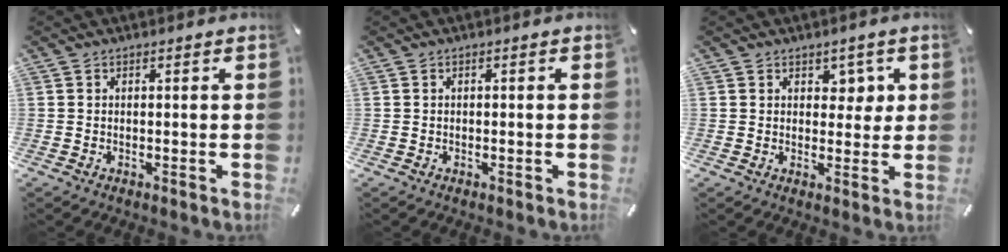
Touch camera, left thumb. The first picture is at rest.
{"total": 0.0}
{"total": 4.4, "force": [2.0, 3.3, 2.1], "torque": [-0.011, -0.007, 0.026]}